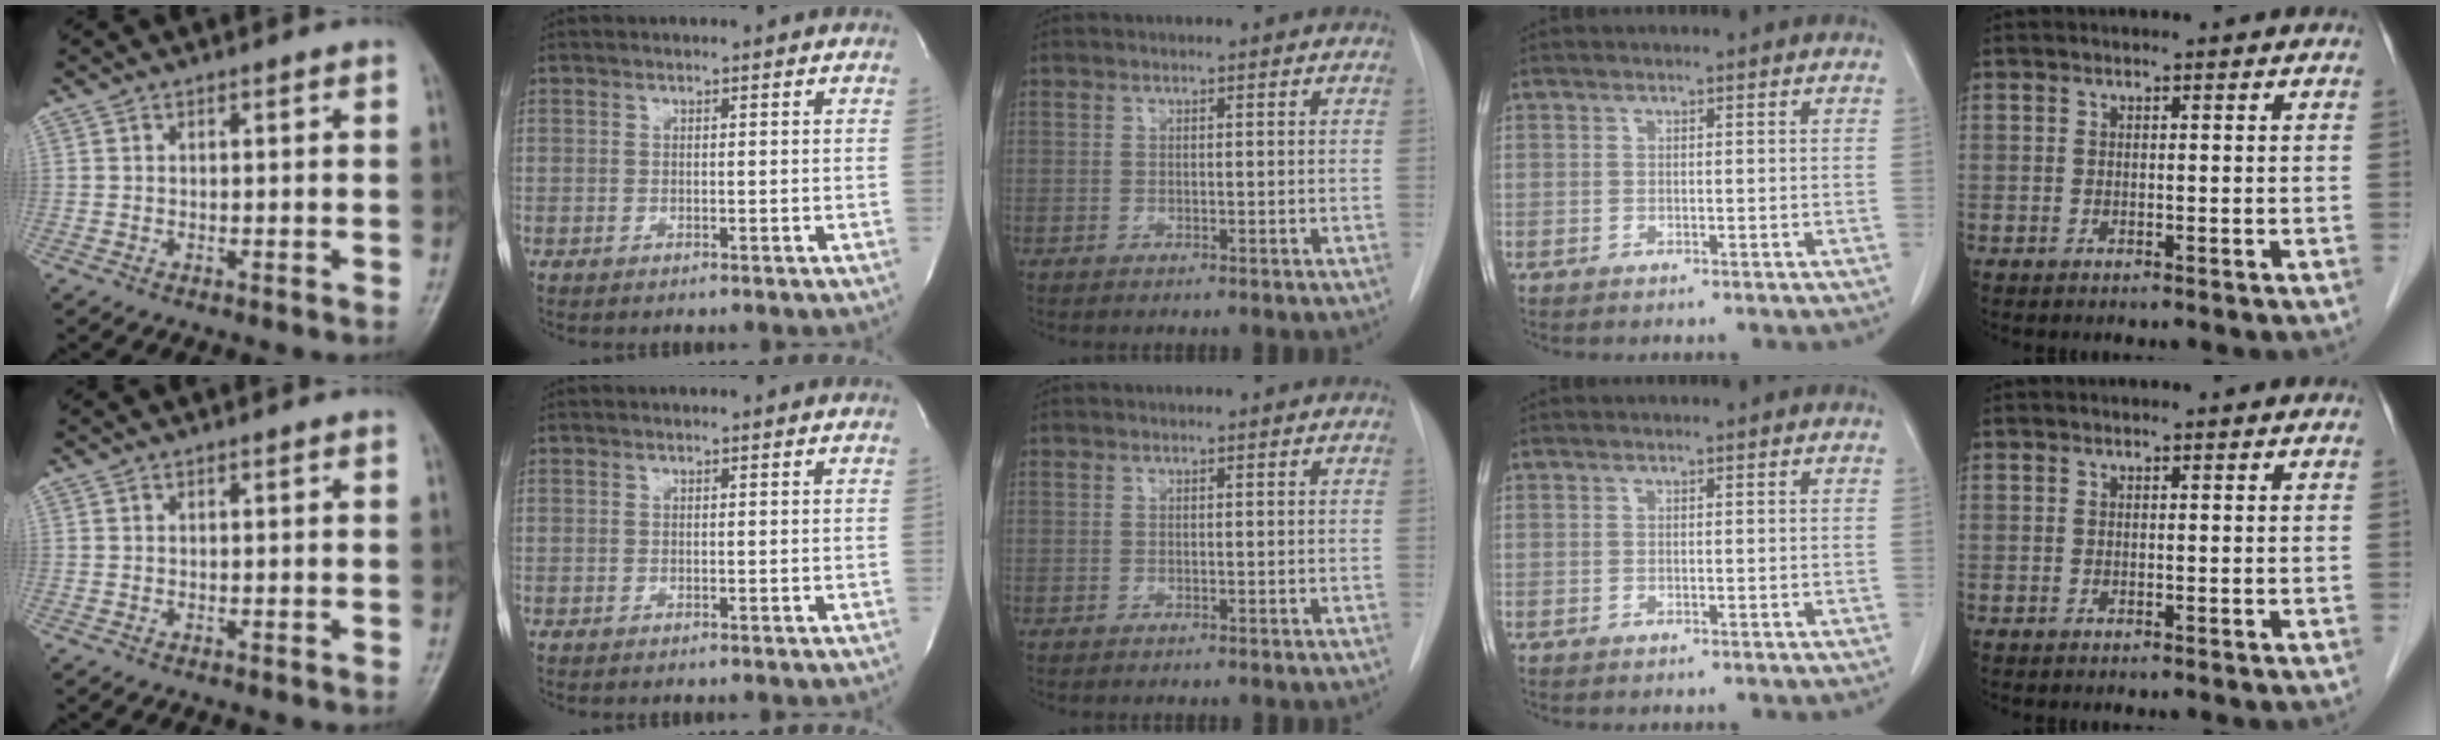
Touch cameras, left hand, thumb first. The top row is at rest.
{}